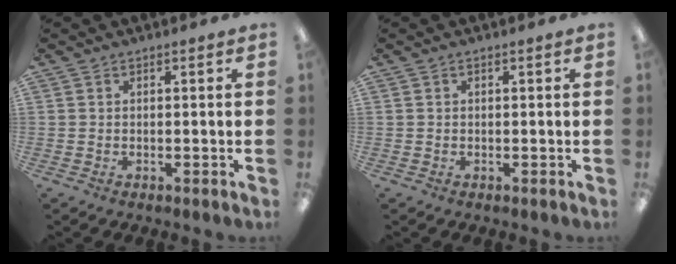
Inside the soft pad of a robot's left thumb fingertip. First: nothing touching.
{"total": 0.0}